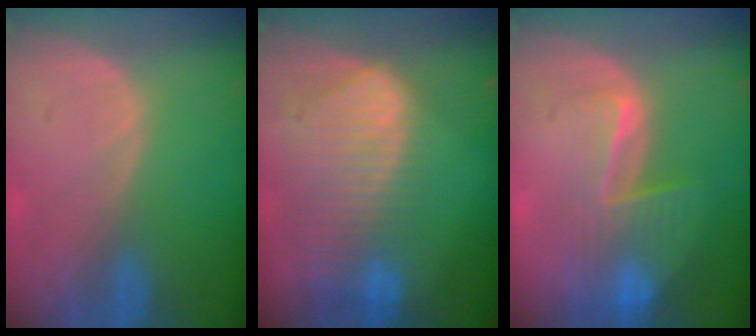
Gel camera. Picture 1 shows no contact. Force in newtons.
{"total": 10.5, "press": 9.0, "slide": 5.5}
{"total": 8.3, "press": 7.1, "slide": 4.4}